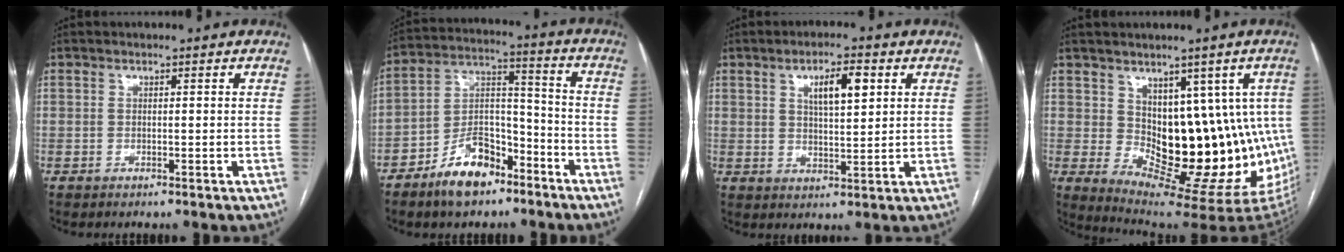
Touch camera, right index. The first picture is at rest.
{"total": 11.3, "force": [-7.5, 5.6, 6.4], "torque": [-0.118, 0.018, -0.133]}
{"total": 7.4, "force": [2.8, 3.5, 5.9], "torque": [-0.089, 0.010, 0.047]}
{"total": 14.7, "force": [0.9, 7.2, 12.8], "torque": [-0.150, 0.007, 0.033]}